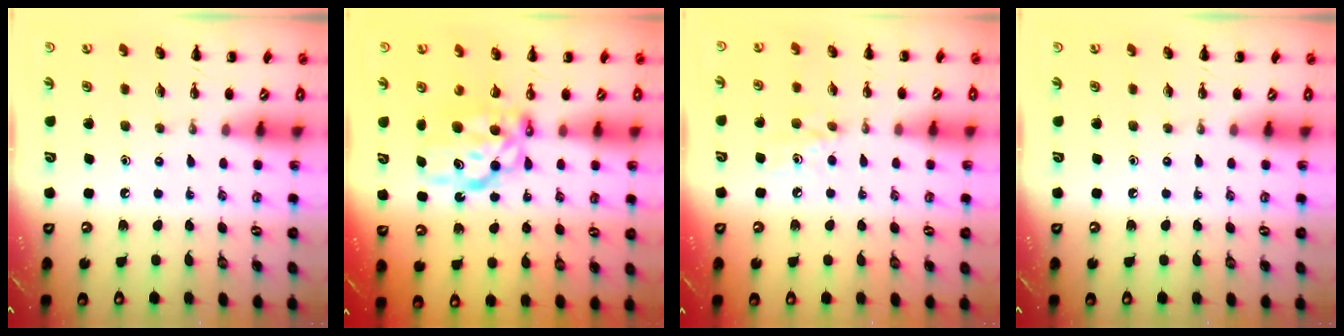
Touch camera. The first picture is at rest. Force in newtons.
{"total": 8.3, "press": 8.2, "slide": 1.6}
{"total": 5.8, "press": 5.6, "slide": 1.7}
{"total": 0.0}